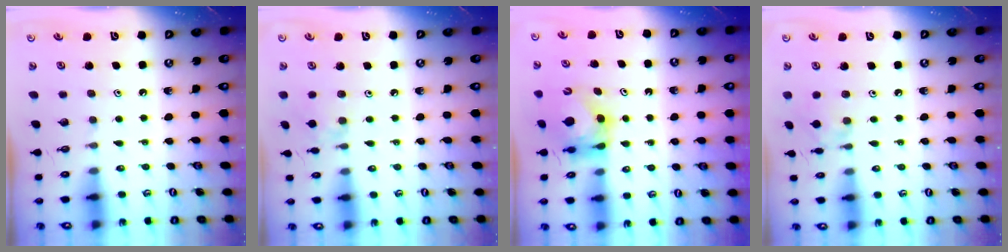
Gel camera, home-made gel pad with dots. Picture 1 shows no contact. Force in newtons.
{"total": 3.4, "press": 3.4, "slide": 0.5}
{"total": 5.8, "press": 5.7, "slide": 0.5}
{"total": 3.9, "press": 3.8, "slide": 0.5}